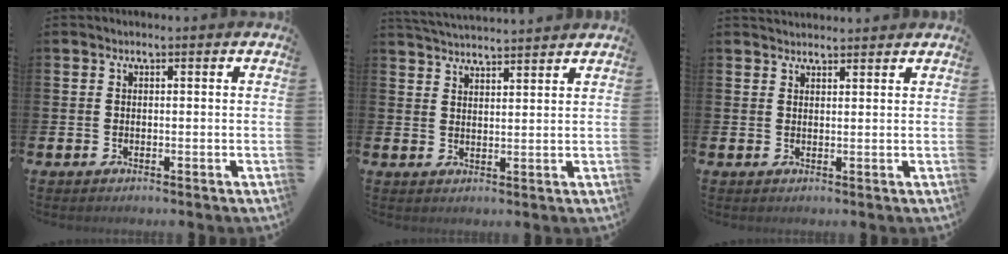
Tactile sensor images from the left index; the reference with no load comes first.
{"total": 3.9, "force": [3.9, -0.2, 0.1], "torque": [-0.013, -0.022, 0.071]}
{"total": 2.0, "force": [2.0, 0.4, -0.1], "torque": [0.010, -0.011, 0.034]}